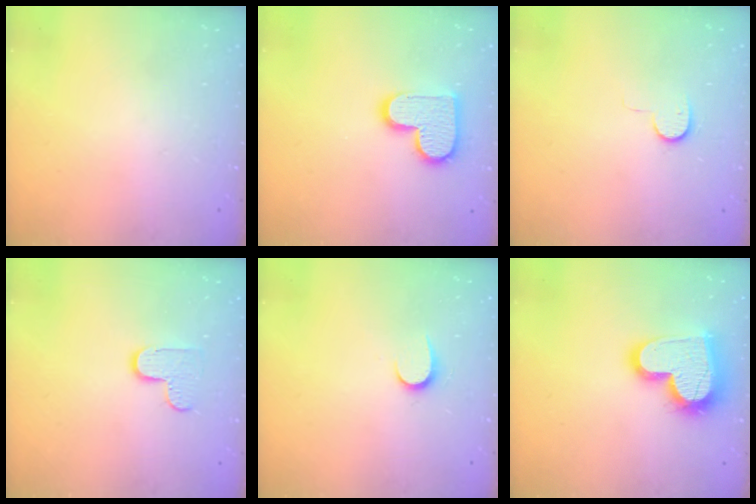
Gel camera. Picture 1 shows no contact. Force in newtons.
{"total": 13.5, "press": 13.5, "slide": 0.8}
{"total": 6.2, "press": 6.2, "slide": 0.6}
{"total": 6.8, "press": 6.8, "slide": 0.2}
{"total": 5.6, "press": 5.5, "slide": 0.6}
{"total": 19.3, "press": 19.2, "slide": 1.5}